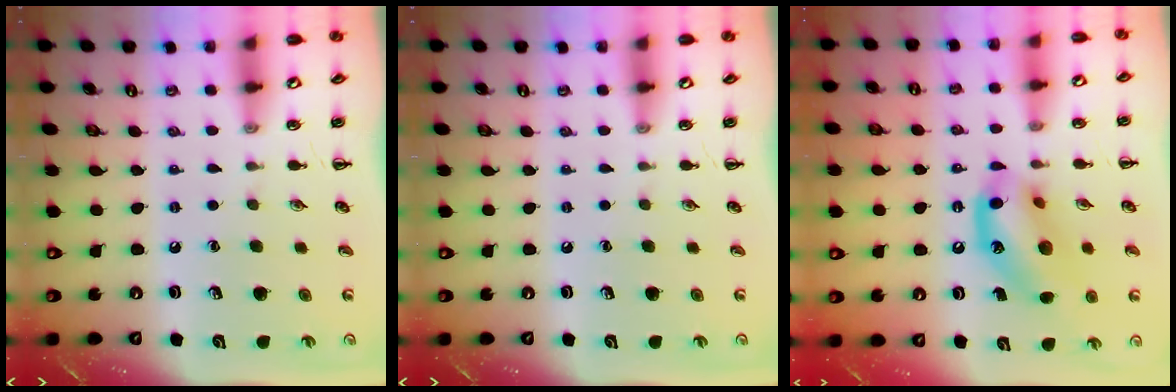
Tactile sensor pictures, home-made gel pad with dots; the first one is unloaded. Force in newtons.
{"total": 0.0}
{"total": 14.8, "press": 14.4, "slide": 3.3}